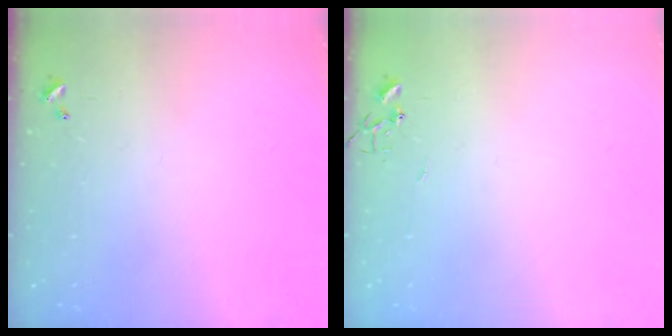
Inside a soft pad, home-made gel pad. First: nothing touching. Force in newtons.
{"total": 0.0}